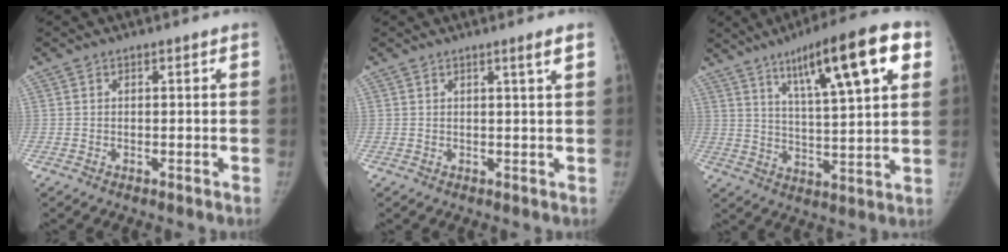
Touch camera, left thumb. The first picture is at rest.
{"total": 1.9, "force": [1.1, -0.4, 1.5], "torque": [-0.025, -0.010, 0.019]}
{"total": 18.6, "force": [8.7, 4.2, 15.9], "torque": [-0.218, -0.018, 0.134]}